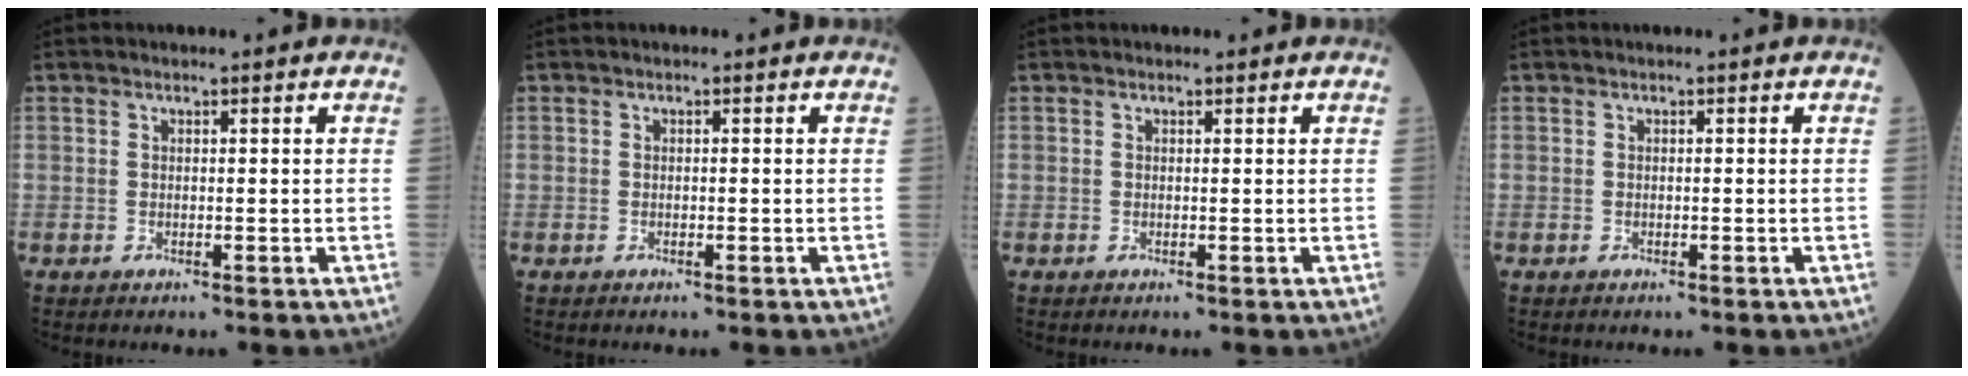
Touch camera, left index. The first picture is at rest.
{"total": 0.0}
{"total": 0.0}
{"total": 0.0}